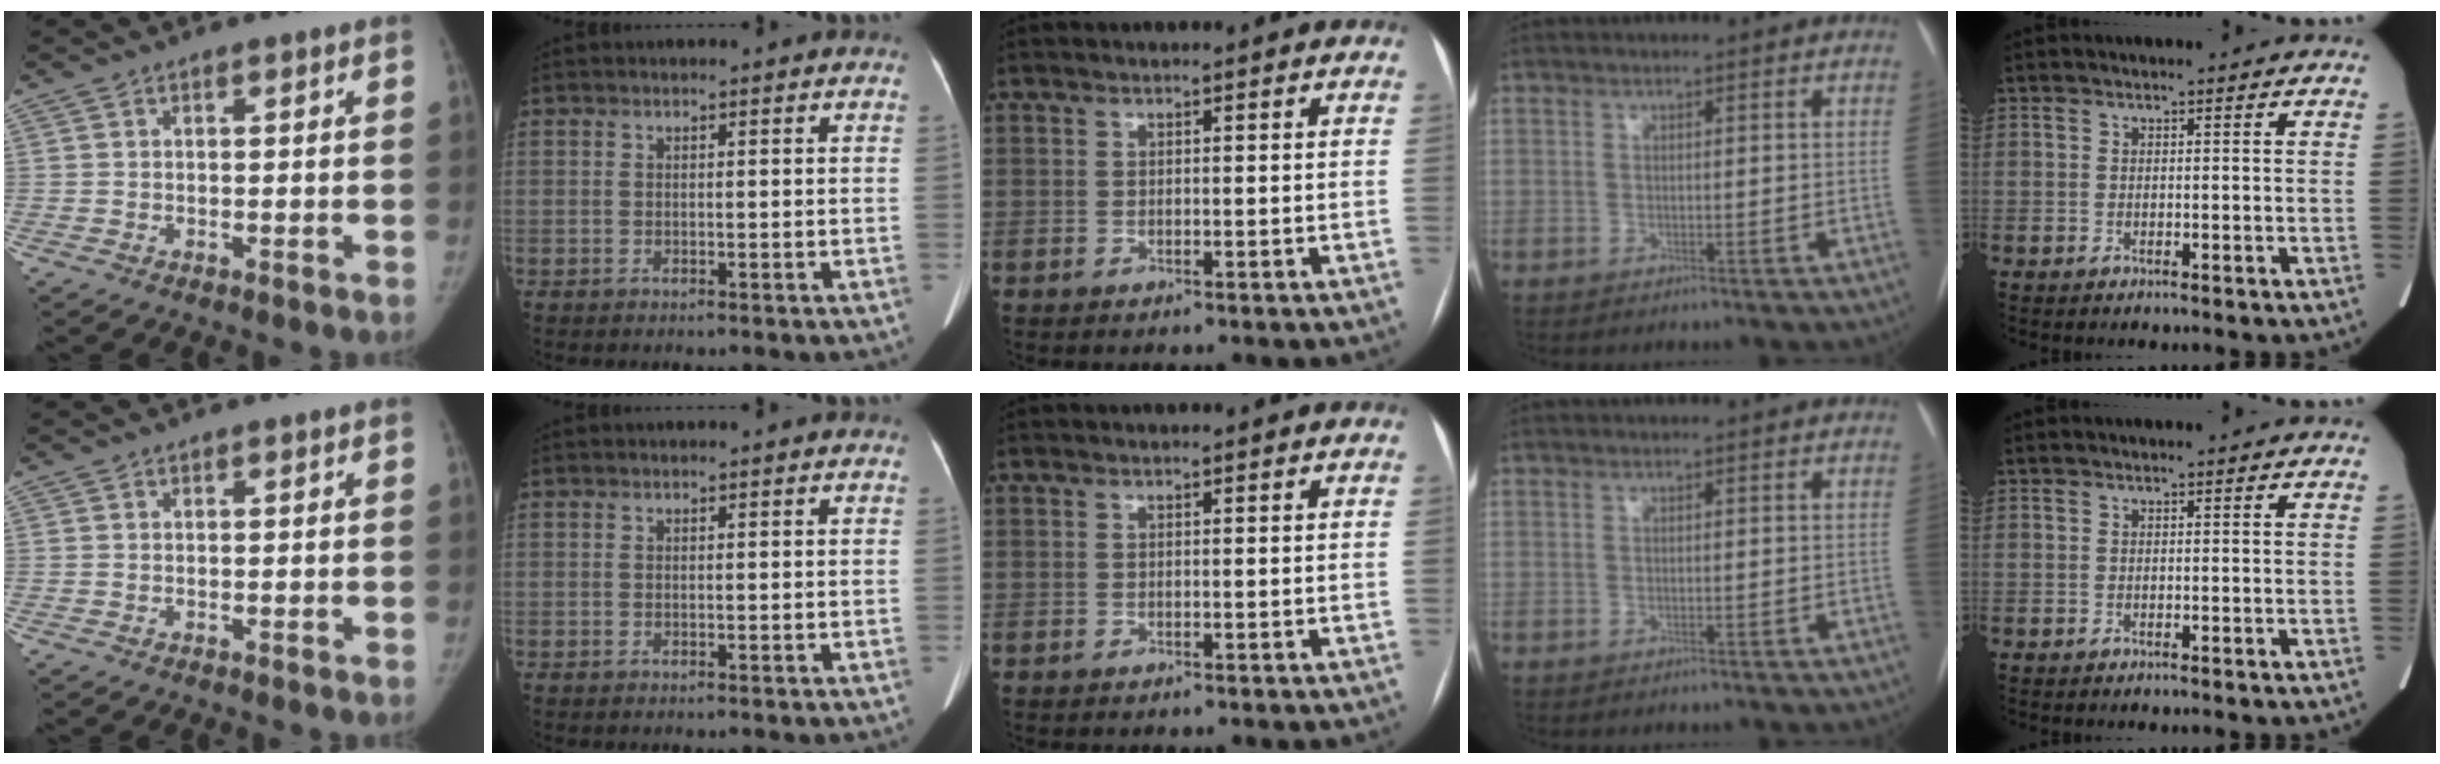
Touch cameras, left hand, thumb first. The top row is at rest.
{}